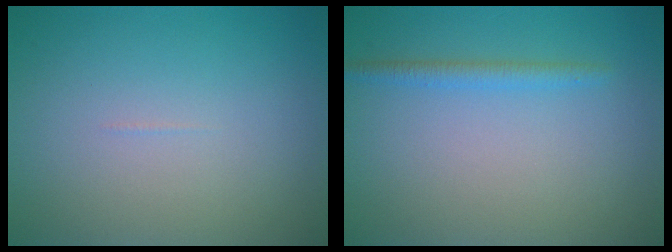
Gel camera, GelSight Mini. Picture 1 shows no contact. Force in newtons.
{"total": 1.5, "press": 1.5, "slide": 0.2}